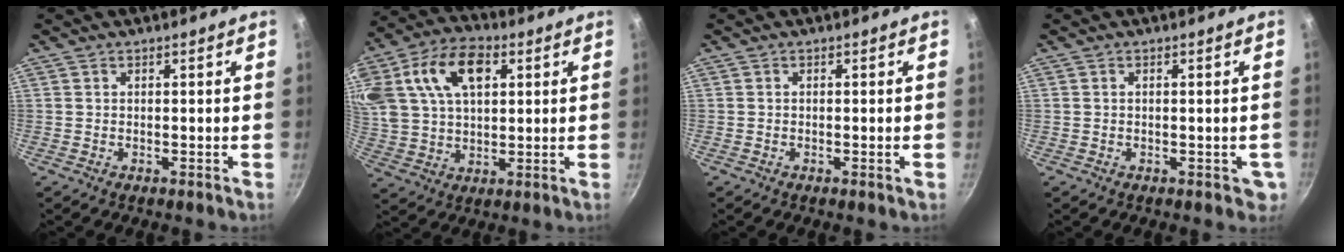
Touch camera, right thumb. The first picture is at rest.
{"total": 21.5, "force": [7.2, 13.8, 14.7], "torque": [-0.302, 0.024, 0.128]}
{"total": 0.8, "force": [-0.2, -0.1, 0.8], "torque": [-0.018, 0.000, -0.005]}
{"total": 2.7, "force": [-0.4, 1.5, 2.2], "torque": [-0.018, -0.001, -0.002]}